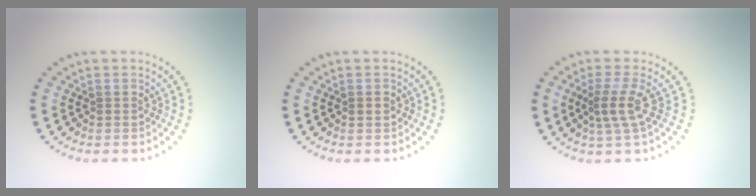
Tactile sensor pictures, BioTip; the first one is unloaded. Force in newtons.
{"total": 1.0, "press": 0.9, "slide": 0.1}
{"total": 2.5, "press": 1.8, "slide": 1.8}